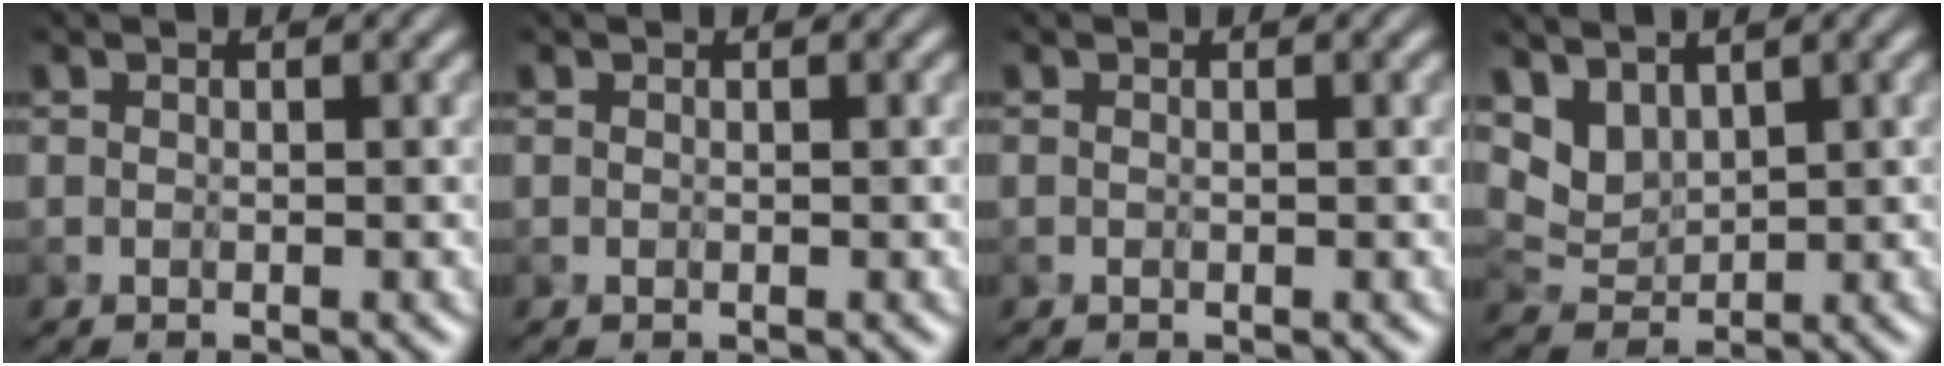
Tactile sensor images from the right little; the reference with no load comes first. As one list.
[{"total": 0.0}, {"total": 0.0}, {"total": 2.9, "force": [2.1, 1.6, 1.2], "torque": [-0.036, -0.007, 0.047]}]